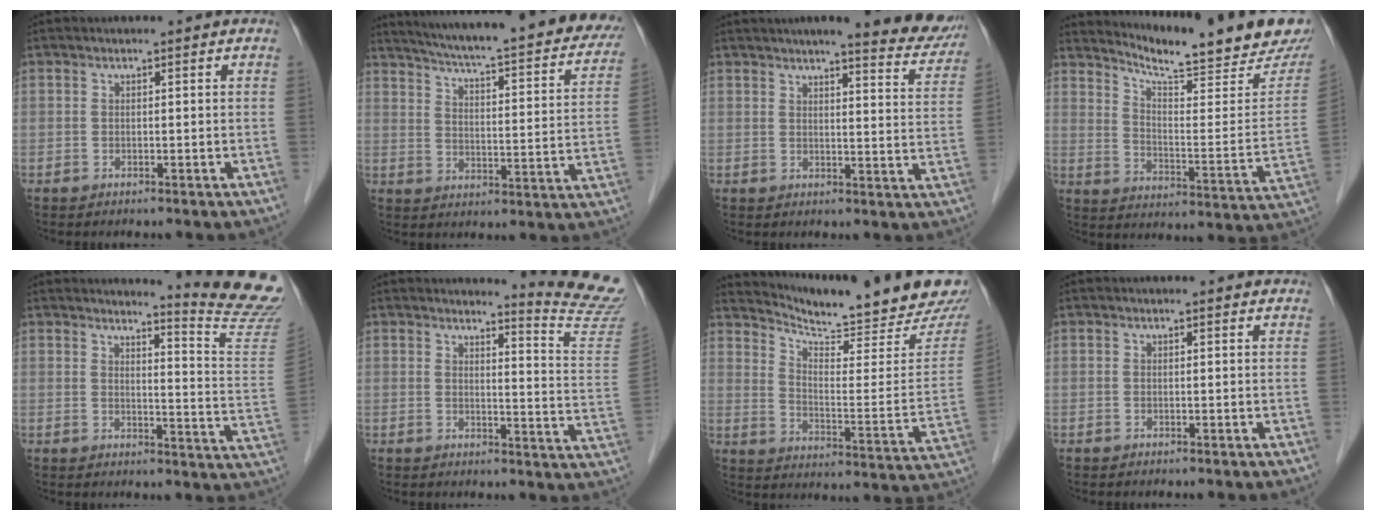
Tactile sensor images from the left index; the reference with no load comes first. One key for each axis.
{"total": 29.2, "fx": 25.2, "fy": 4.3, "fz": 14.0, "tx": -0.217, "ty": -0.045, "tz": 0.309}
{"total": 12.5, "fx": 10.9, "fy": 1.3, "fz": 5.9, "tx": -0.056, "ty": -0.017, "tz": 0.113}
{"total": 19.7, "fx": 17.7, "fy": 1.3, "fz": 8.6, "tx": -0.134, "ty": -0.065, "tz": 0.237}
{"total": 13.1, "fx": 12.8, "fy": -2.2, "fz": 2.0, "tx": -0.025, "ty": -0.133, "tz": 0.130}
{"total": 11.8, "fx": 11.6, "fy": -1.9, "fz": 0.7, "tx": -0.010, "ty": -0.127, "tz": 0.114}
{"total": 20.4, "fx": 19.2, "fy": 0.9, "fz": 6.8, "tx": -0.111, "ty": -0.084, "tz": 0.255}
{"total": 1.4, "fx": 1.3, "fy": 0.2, "fz": 0.3, "tx": -0.012, "ty": 0.001, "tz": 0.008}